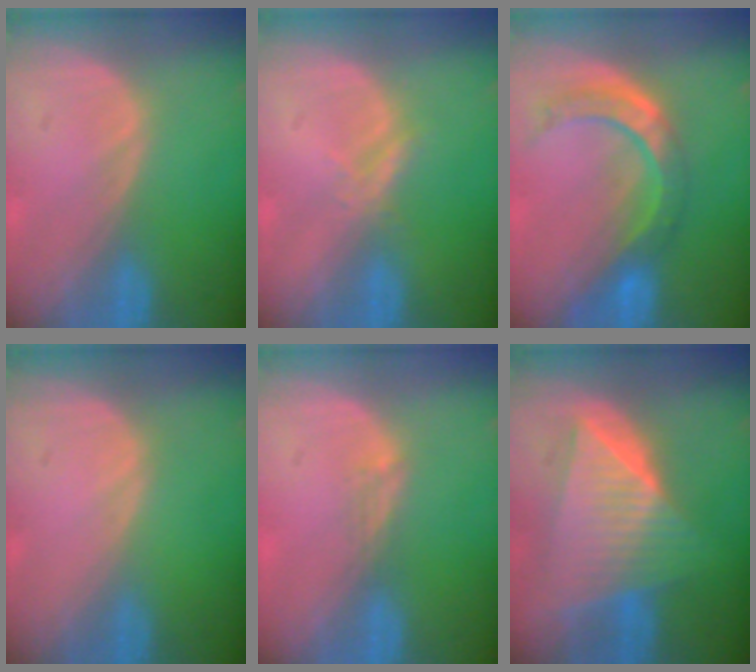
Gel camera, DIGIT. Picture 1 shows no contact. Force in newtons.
{"total": 1.7, "press": 1.7, "slide": 0.1}
{"total": 8.2, "press": 7.2, "slide": 3.9}
{"total": 0.0}
{"total": 1.5, "press": 1.0, "slide": 1.0}
{"total": 10.1, "press": 10.1, "slide": 0.6}